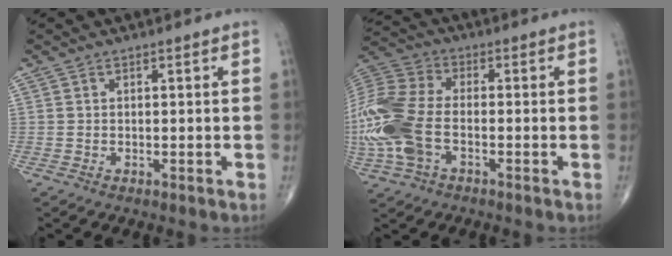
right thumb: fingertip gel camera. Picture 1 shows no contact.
{"total": 18.5, "force": [-3.8, 10.8, 14.5], "torque": [-0.365, 0.014, -0.073]}